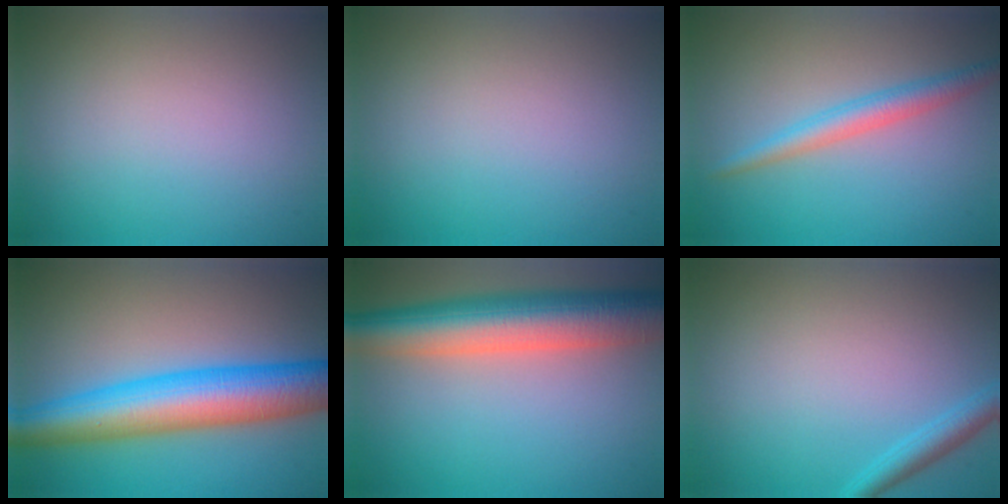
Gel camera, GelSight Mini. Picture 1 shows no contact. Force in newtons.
{"total": 0.0}
{"total": 2.6, "press": 2.6, "slide": 0.0}
{"total": 9.6, "press": 9.6, "slide": 0.2}
{"total": 9.3, "press": 9.3, "slide": 0.4}
{"total": 2.0, "press": 2.0, "slide": 0.2}